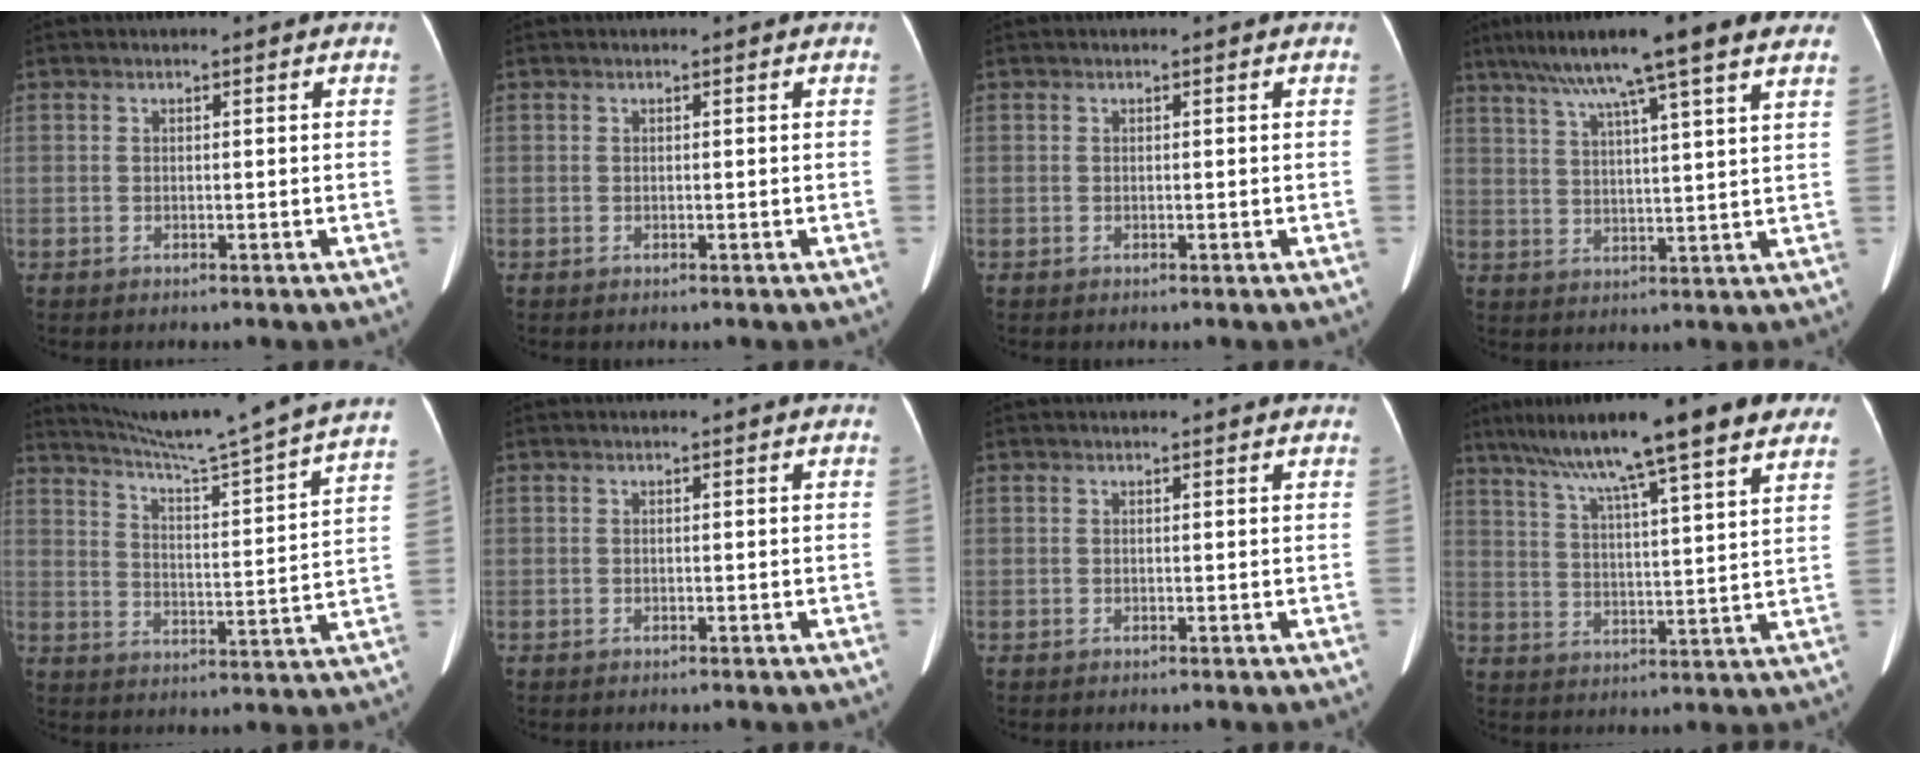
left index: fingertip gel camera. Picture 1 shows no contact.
{"total": 0.0}
{"total": 0.0}
{"total": 17.2, "force": [12.3, 0.7, 12.0], "torque": [-0.198, 0.045, 0.172]}
{"total": 24.0, "force": [21.3, -1.5, 11.0], "torque": [-0.178, -0.061, 0.282]}
{"total": 0.8, "force": [0.8, 0.0, 0.2], "torque": [-0.007, 0.008, 0.010]}
{"total": 3.3, "force": [3.1, 0.4, 0.8], "torque": [-0.015, 0.014, 0.031]}
{"total": 21.0, "force": [15.6, 1.4, 13.9], "torque": [-0.229, 0.036, 0.223]}